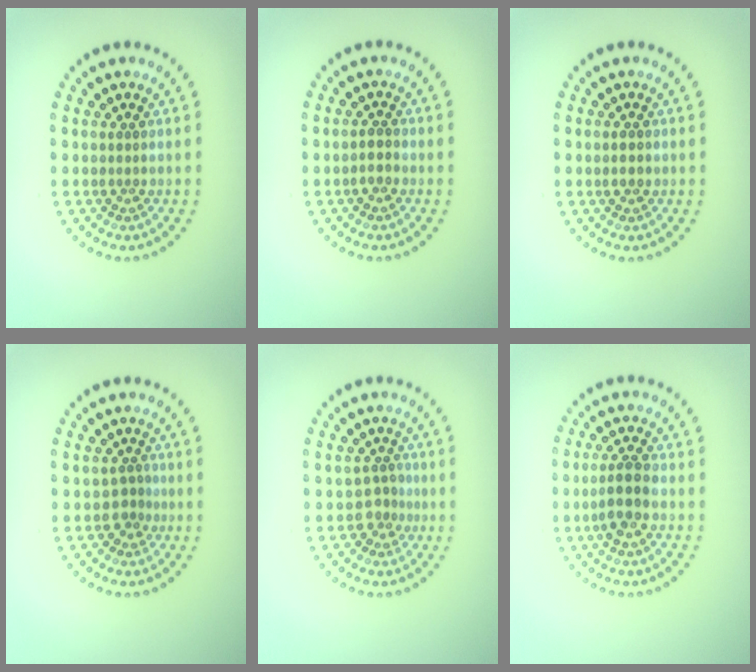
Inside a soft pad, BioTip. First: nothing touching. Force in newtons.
{"total": 1.2, "press": 1.0, "slide": 0.6}
{"total": 1.0, "press": 1.0, "slide": 0.2}
{"total": 1.4, "press": 1.0, "slide": 1.0}
{"total": 2.0, "press": 1.4, "slide": 1.4}
{"total": 2.6, "press": 2.4, "slide": 1.1}